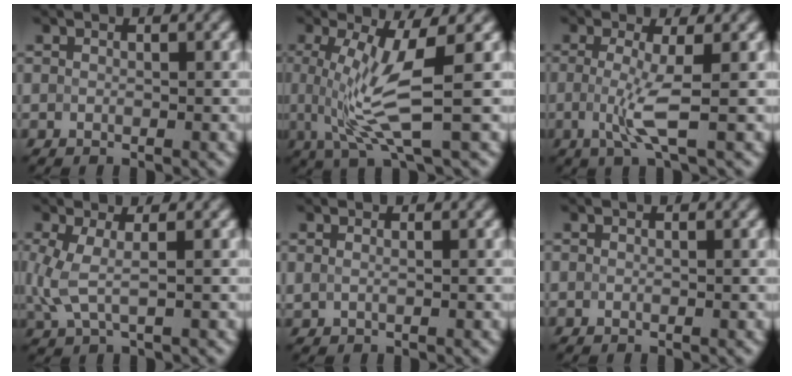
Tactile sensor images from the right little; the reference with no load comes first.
{"total": 5.7, "force": [0.0, 1.1, 5.6], "torque": [-0.107, -0.003, 0.002]}
{"total": 3.1, "force": [-0.7, 0.3, 3.0], "torque": [-0.062, -0.007, -0.014]}
{"total": 2.5, "force": [0.0, 0.8, 2.4], "torque": [-0.065, -0.001, 0.002]}
{"total": 1.1, "force": [0.9, 0.5, 0.4], "torque": [-0.001, 0.003, 0.005]}
{"total": 0.0}